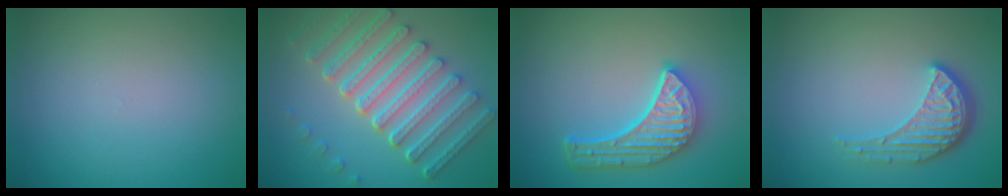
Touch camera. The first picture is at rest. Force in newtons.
{"total": 7.9, "press": 6.1, "slide": 5.0}
{"total": 5.9, "press": 4.5, "slide": 3.8}
{"total": 4.0, "press": 3.1, "slide": 2.6}